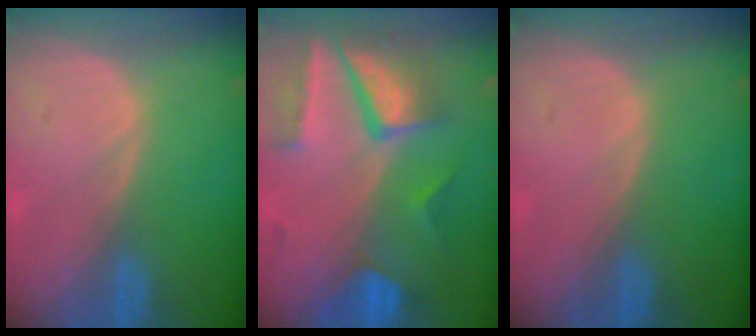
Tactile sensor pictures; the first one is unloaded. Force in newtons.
{"total": 10.2, "press": 8.6, "slide": 5.4}
{"total": 0.0}